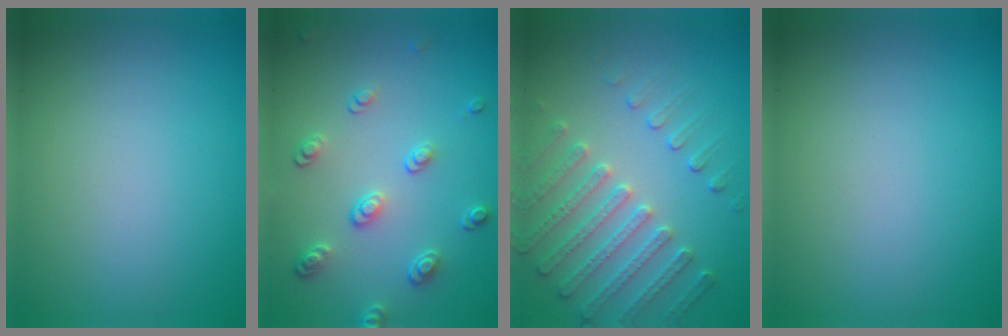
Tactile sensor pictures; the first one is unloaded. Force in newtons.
{"total": 2.8, "press": 2.5, "slide": 1.1}
{"total": 3.8, "press": 3.7, "slide": 0.8}
{"total": 0.0}